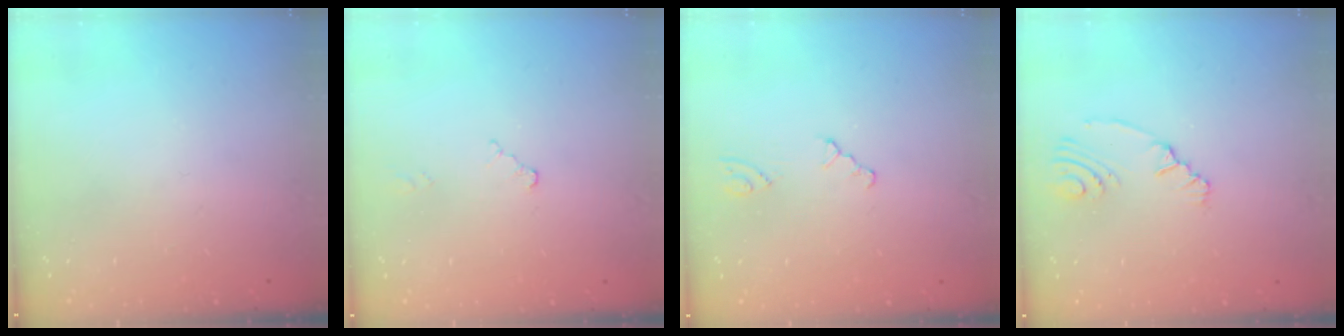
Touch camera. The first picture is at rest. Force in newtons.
{"total": 2.6, "press": 2.6, "slide": 0.3}
{"total": 1.3, "press": 1.3, "slide": 0.4}
{"total": 2.8, "press": 2.1, "slide": 1.9}